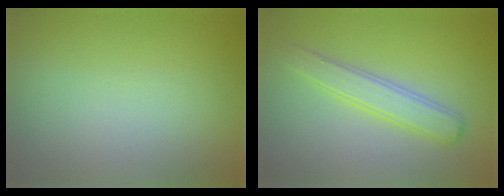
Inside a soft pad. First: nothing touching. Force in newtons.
{"total": 2.9, "press": 2.9, "slide": 0.0}